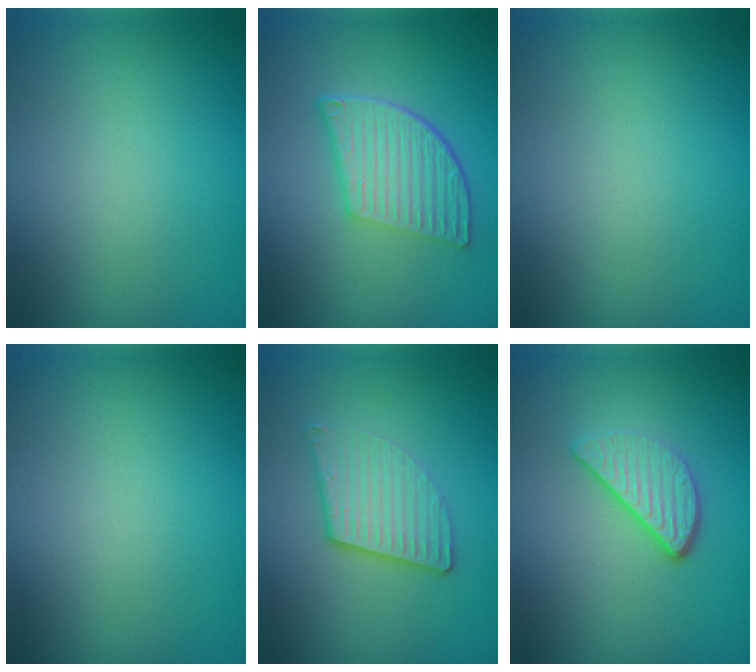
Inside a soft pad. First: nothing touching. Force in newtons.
{"total": 6.1, "press": 4.2, "slide": 4.4}
{"total": 0.0}
{"total": 0.0}
{"total": 3.1, "press": 2.7, "slide": 1.4}
{"total": 3.2, "press": 2.6, "slide": 2.0}